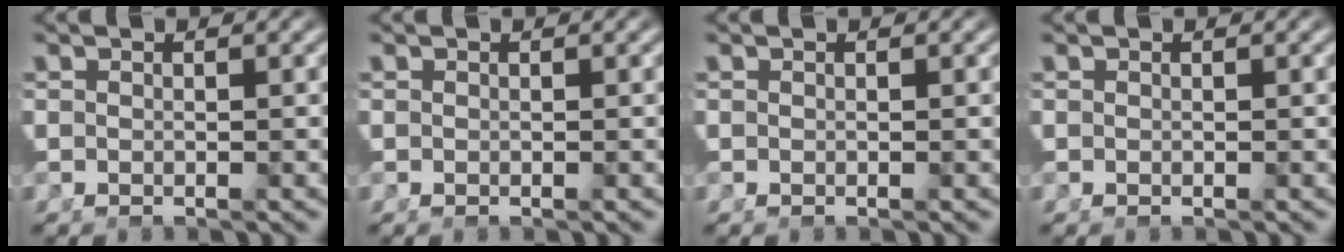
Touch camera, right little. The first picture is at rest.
{"total": 0.0}
{"total": 0.0}
{"total": 0.0}